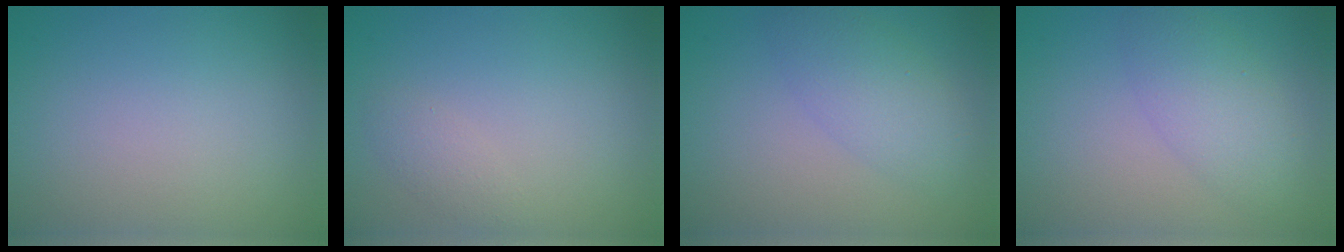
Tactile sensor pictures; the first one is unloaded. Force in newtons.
{"total": 1.1, "press": 1.1, "slide": 0.1}
{"total": 3.5, "press": 3.4, "slide": 0.1}
{"total": 3.7, "press": 3.7, "slide": 0.0}